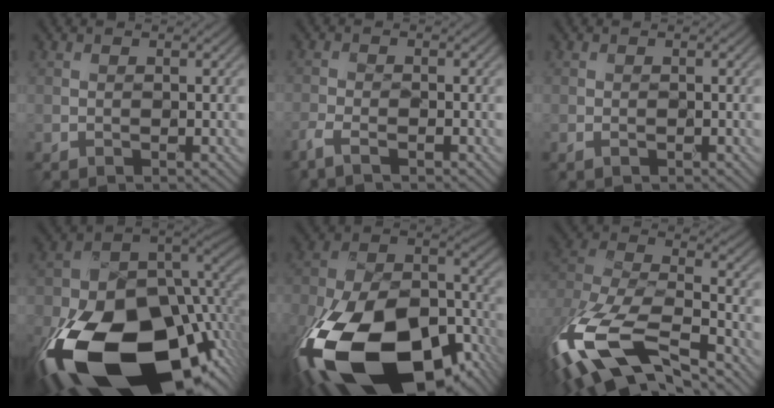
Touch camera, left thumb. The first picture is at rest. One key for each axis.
{"total": 2.9, "fx": -2.1, "fy": 0.8, "fz": 1.8, "tx": -0.046, "ty": -0.006, "tz": -0.050}
{"total": 0.9, "fx": -0.5, "fy": 0.5, "fz": 0.6, "tx": -0.015, "ty": -0.002, "tz": -0.009}
{"total": 22.8, "fx": -9.9, "fy": 12.6, "fz": 16.2, "tx": -0.362, "ty": -0.073, "tz": -0.115}
{"total": 23.4, "fx": -12.2, "fy": 12.1, "fz": 15.9, "tx": -0.373, "ty": -0.082, "tz": -0.161}
{"total": 16.6, "fx": -9.0, "fy": 7.9, "fz": 11.4, "tx": -0.295, "ty": -0.034, "tz": -0.149}